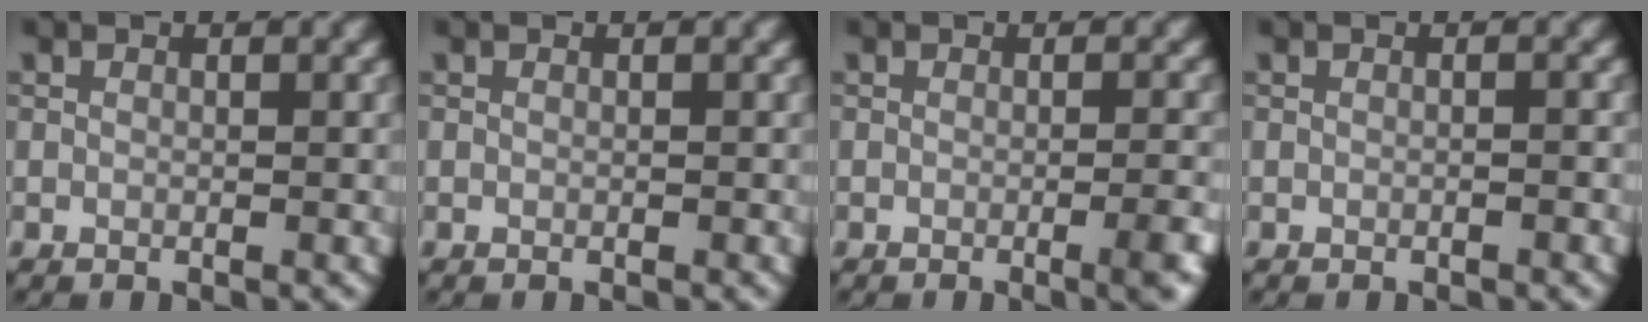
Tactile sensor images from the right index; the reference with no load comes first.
{"total": 0.0}
{"total": 3.2, "force": [-1.1, 0.9, 2.9], "torque": [-0.029, 0.005, -0.019]}
{"total": 0.5, "force": [-0.2, 0.0, 0.5], "torque": [-0.008, 0.002, -0.008]}